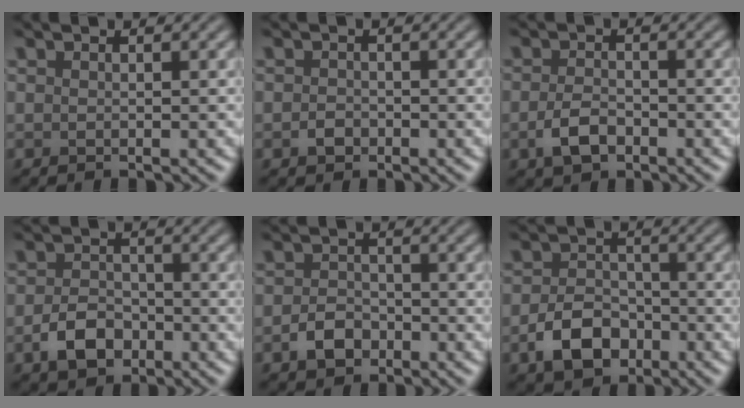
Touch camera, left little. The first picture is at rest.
{"total": 1.2, "force": [-0.6, 0.9, 0.4], "torque": [-0.006, -0.001, -0.017]}
{"total": 2.6, "force": [-1.3, 1.5, 1.7], "torque": [-0.034, -0.001, -0.030]}
{"total": 3.7, "force": [-1.9, 2.5, 2.0], "torque": [-0.039, 0.000, -0.038]}
{"total": 2.7, "force": [-1.5, 1.9, 1.2], "torque": [-0.018, 0.003, -0.033]}
{"total": 4.8, "force": [-2.4, 3.2, 2.6], "torque": [-0.048, -0.002, -0.047]}